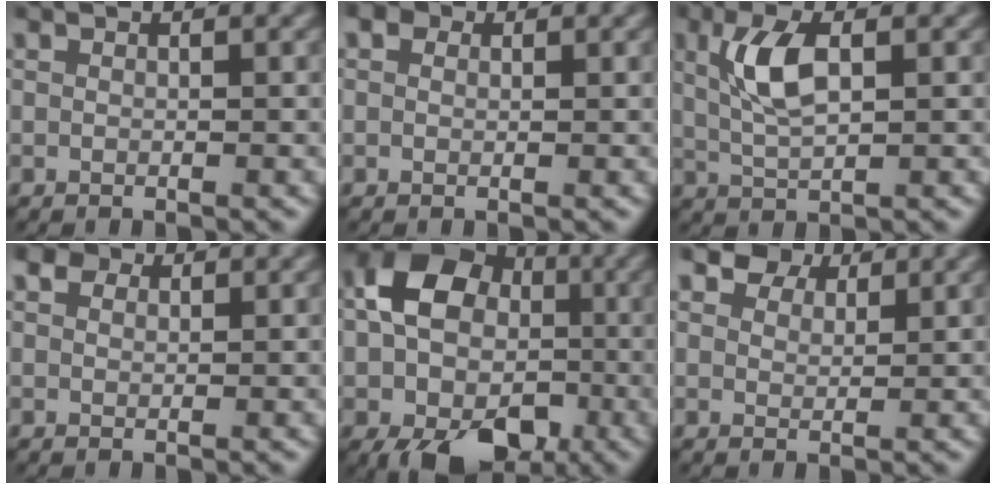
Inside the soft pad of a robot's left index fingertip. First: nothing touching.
{"total": 1.5, "force": [0.9, 0.9, 0.7], "torque": [-0.013, 0.000, 0.002]}
{"total": 4.5, "force": [1.0, 1.8, 4.0], "torque": [-0.087, 0.008, 0.020]}
{"total": 2.1, "force": [1.5, 1.3, 0.9], "torque": [-0.016, 0.001, 0.015]}
{"total": 13.7, "force": [-2.6, 10.6, 8.4], "torque": [-0.103, -0.004, -0.065]}
{"total": 4.0, "force": [3.2, 2.1, 1.3], "torque": [-0.032, -0.003, 0.056]}